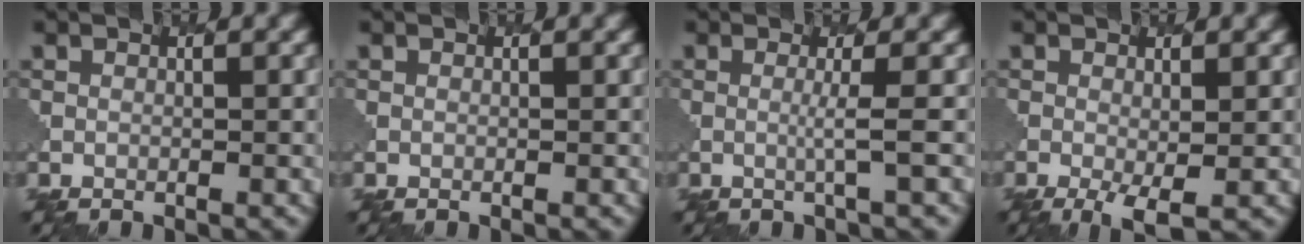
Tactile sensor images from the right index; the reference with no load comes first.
{"total": 0.0}
{"total": 1.4, "force": [0.1, 0.1, 1.4], "torque": [-0.022, -0.004, -0.008]}
{"total": 2.6, "force": [-0.6, 0.7, 2.4], "torque": [-0.048, -0.013, -0.007]}